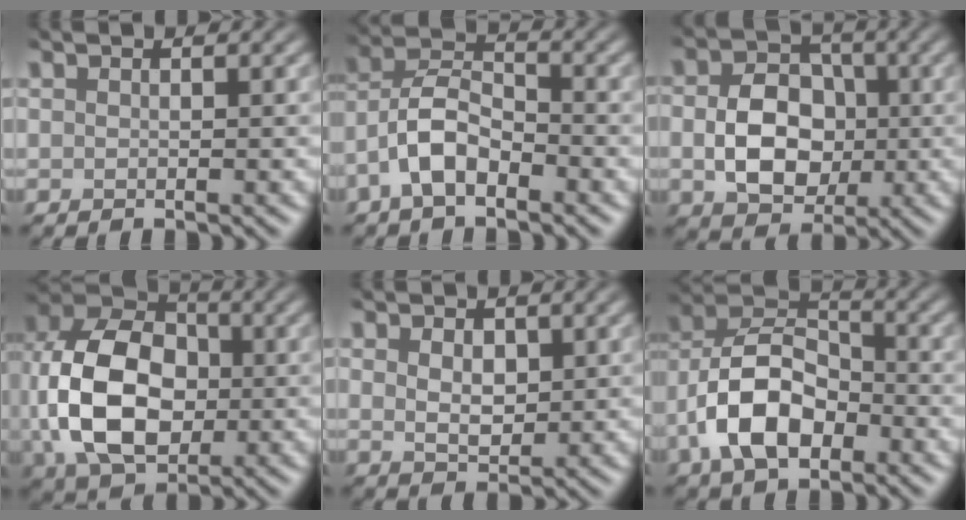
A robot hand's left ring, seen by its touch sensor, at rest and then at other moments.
{"total": 4.6, "force": [-3.4, 1.8, 2.5], "torque": [-0.050, 0.006, -0.068]}
{"total": 6.0, "force": [-1.7, 4.6, 3.6], "torque": [-0.067, -0.007, -0.026]}
{"total": 11.0, "force": [-1.6, 7.9, 7.5], "torque": [-0.175, -0.002, -0.027]}
{"total": 2.2, "force": [0.4, 1.6, 1.5], "torque": [-0.039, -0.009, 0.016]}
{"total": 7.7, "force": [-4.2, 4.4, 4.8], "torque": [-0.094, 0.005, -0.080]}